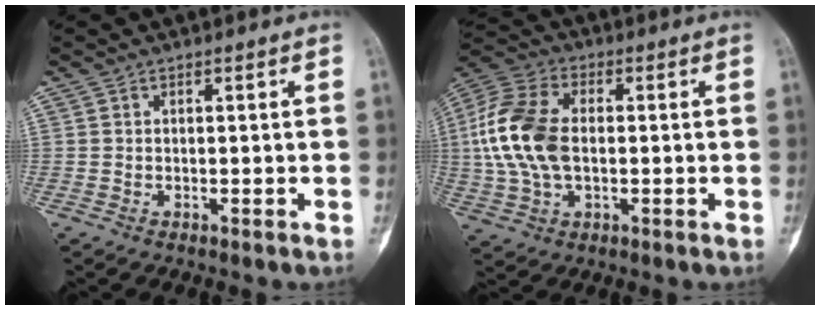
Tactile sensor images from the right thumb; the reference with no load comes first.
{"total": 14.9, "force": [0.4, 9.1, 11.9], "torque": [-0.258, 0.019, 0.005]}